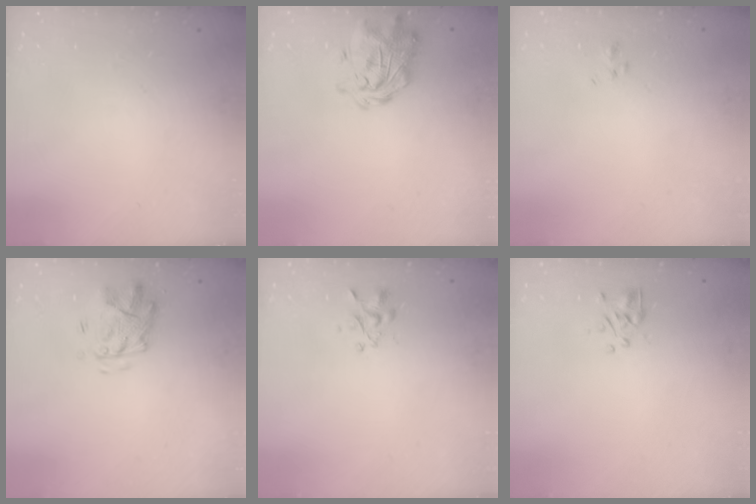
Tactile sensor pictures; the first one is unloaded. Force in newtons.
{"total": 2.9, "press": 2.6, "slide": 1.3}
{"total": 0.9, "press": 0.8, "slide": 0.3}
{"total": 3.8, "press": 3.3, "slide": 1.8}
{"total": 1.7, "press": 1.6, "slide": 0.7}
{"total": 2.3, "press": 2.1, "slide": 0.9}